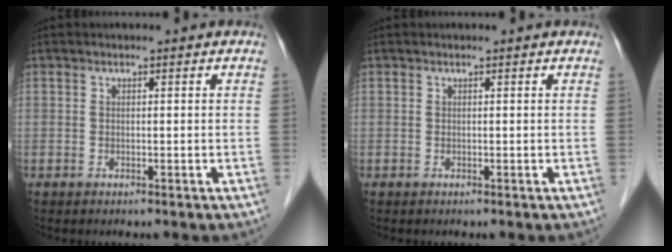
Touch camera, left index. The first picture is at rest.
{"total": 0.0}